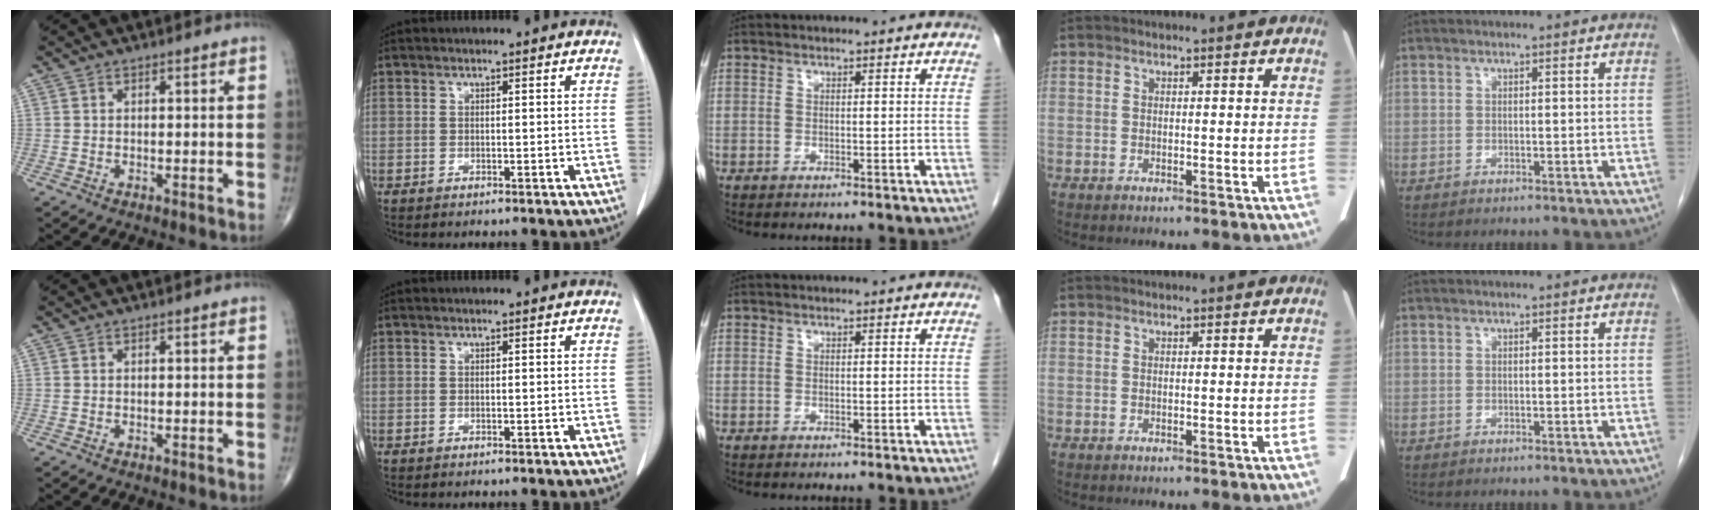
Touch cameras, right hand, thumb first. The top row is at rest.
{}